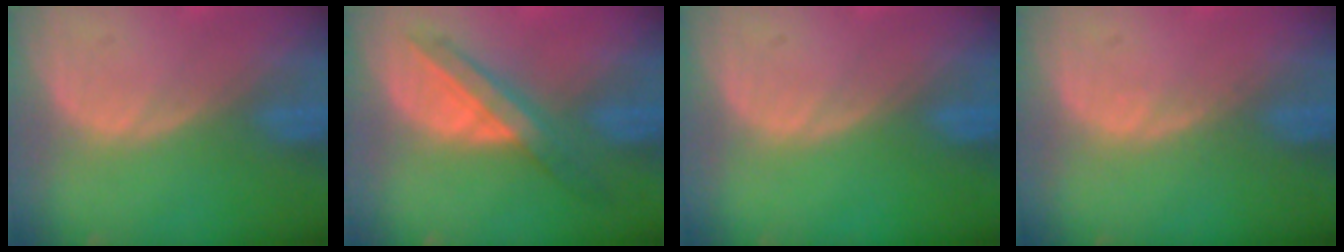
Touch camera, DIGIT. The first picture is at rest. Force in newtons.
{"total": 6.0, "press": 5.8, "slide": 1.3}
{"total": 0.0}
{"total": 0.5, "press": 0.5, "slide": 0.1}